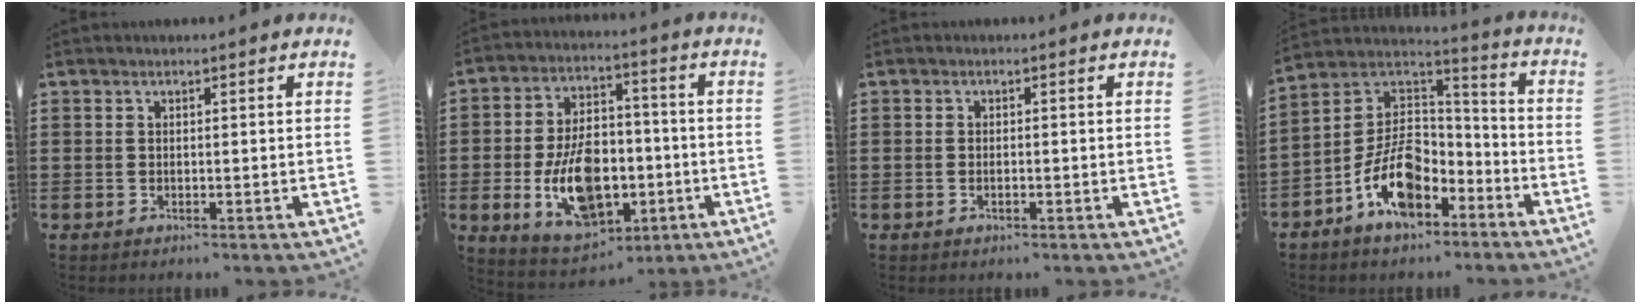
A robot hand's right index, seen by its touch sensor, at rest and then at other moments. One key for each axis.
{"total": 13.1, "fx": -3.0, "fy": 8.3, "fz": 9.7, "tx": -0.184, "ty": 0.000, "tz": -0.051}
{"total": 0.8, "fx": -0.3, "fy": 0.3, "fz": 0.7, "tx": -0.015, "ty": -0.004, "tz": -0.004}
{"total": 11.5, "fx": -5.9, "fy": 6.9, "fz": 7.1, "tx": -0.163, "ty": 0.015, "tz": -0.115}